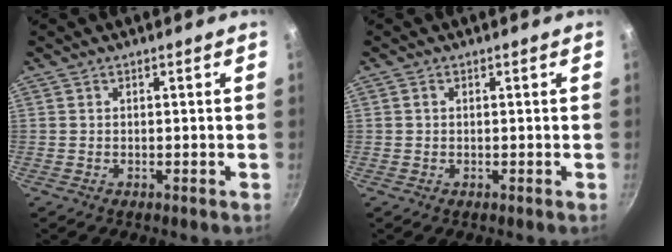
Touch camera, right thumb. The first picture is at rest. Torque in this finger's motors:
{"motor_torque": [-0.49, 0.23, -0.26, 0.10, 0.04]}